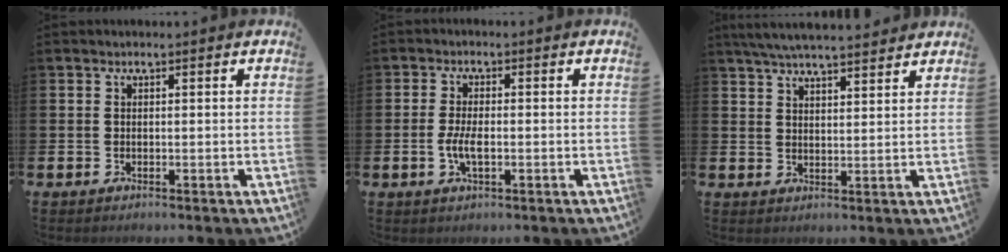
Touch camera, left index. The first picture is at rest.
{"total": 3.3, "force": [-0.6, 1.2, 3.0], "torque": [-0.054, -0.003, -0.015]}
{"total": 5.6, "force": [5.4, 0.4, 1.4], "torque": [-0.050, -0.017, 0.100]}